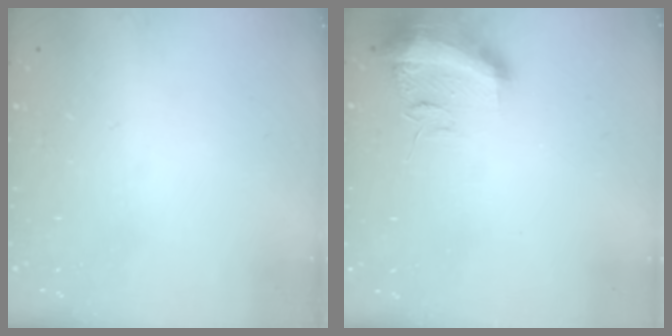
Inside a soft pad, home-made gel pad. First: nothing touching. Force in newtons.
{"total": 17.3, "press": 13.2, "slide": 11.2}